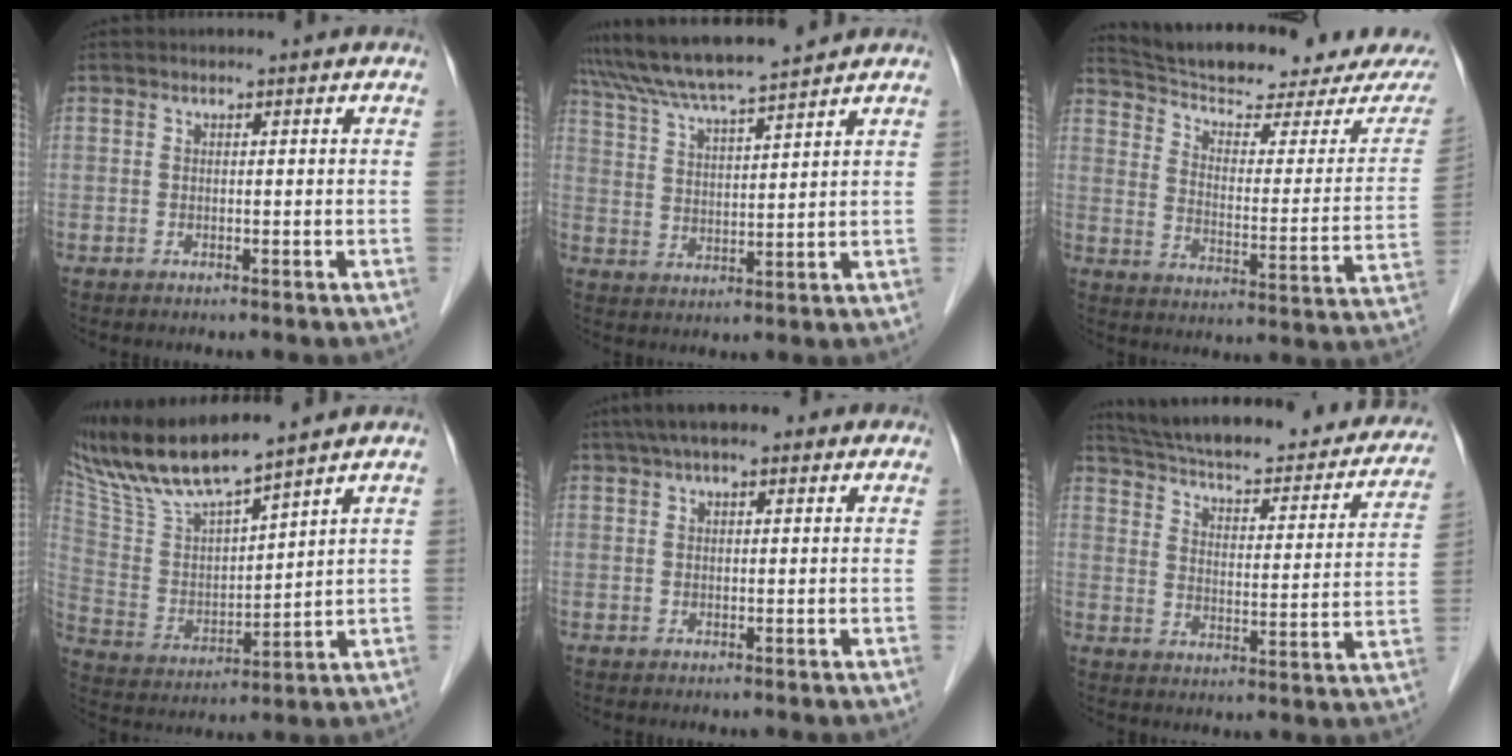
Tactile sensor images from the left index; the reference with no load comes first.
{"total": 11.1, "force": [10.0, -1.0, 4.6], "torque": [-0.089, 0.019, 0.177]}
{"total": 20.4, "force": [18.8, 1.6, 7.5], "torque": [-0.112, -0.046, 0.261]}
{"total": 14.1, "force": [12.7, 0.1, 6.2], "torque": [-0.136, 0.009, 0.254]}
{"total": 6.9, "force": [4.4, 2.4, 4.8], "torque": [-0.082, 0.038, 0.065]}
{"total": 29.1, "force": [24.8, 7.3, 13.2], "torque": [-0.207, -0.016, 0.309]}